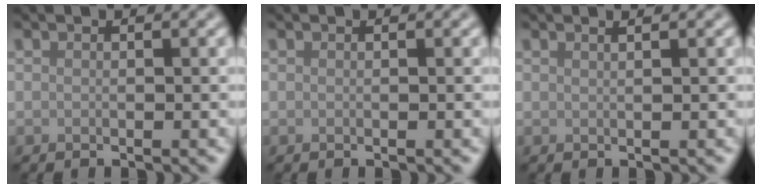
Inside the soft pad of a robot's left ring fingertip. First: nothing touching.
{"total": 0.0}
{"total": 1.7, "force": [1.0, 0.7, 1.1], "torque": [0.004, 0.000, -0.005]}